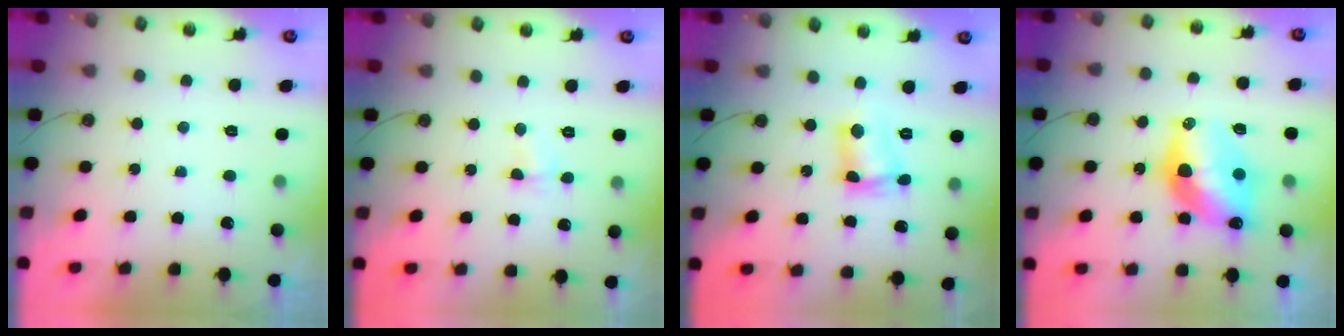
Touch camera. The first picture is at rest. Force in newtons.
{"total": 2.5, "press": 2.1, "slide": 1.4}
{"total": 7.4, "press": 7.4, "slide": 0.6}
{"total": 12.7, "press": 12.7, "slide": 1.1}